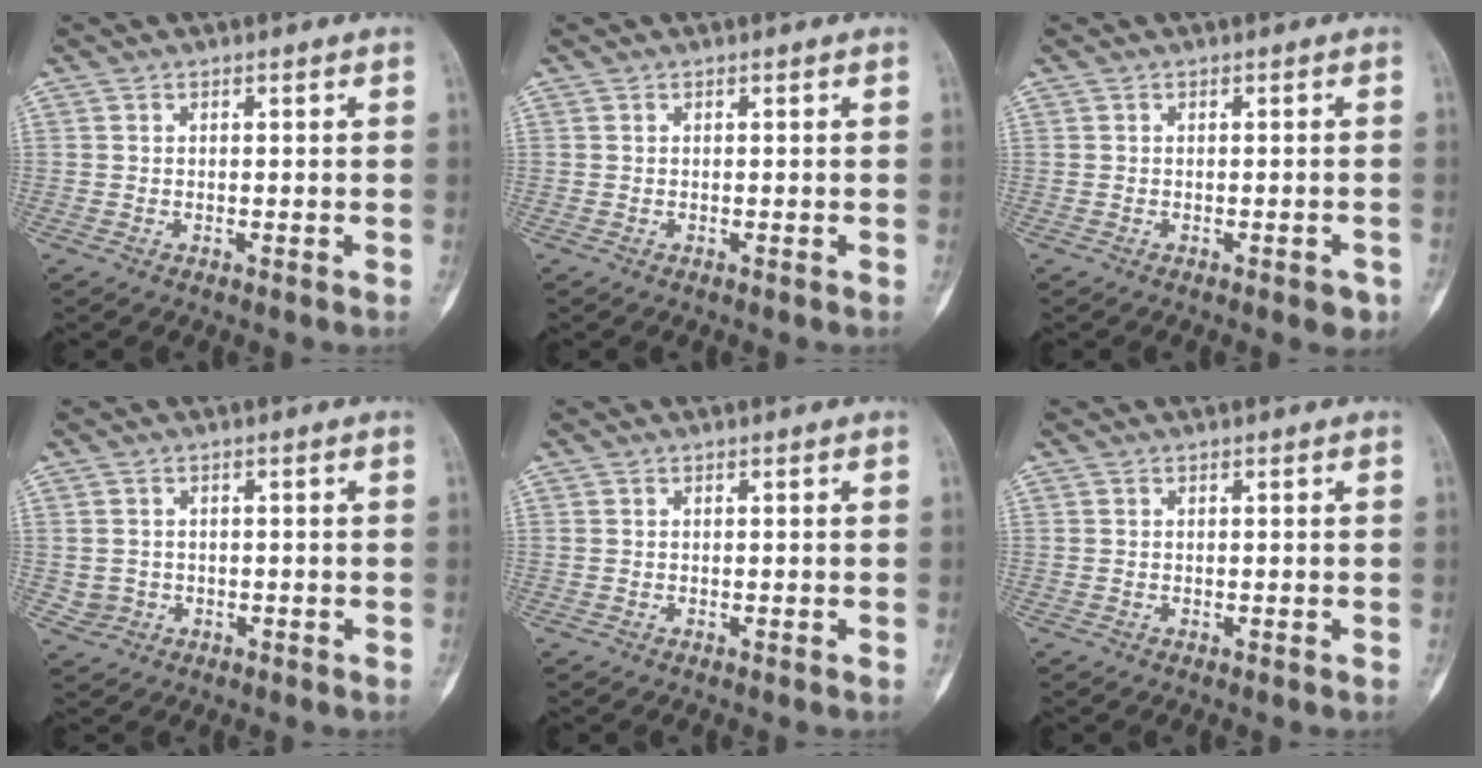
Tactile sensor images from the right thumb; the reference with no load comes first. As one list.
[{"total": 0.0}, {"total": 2.4, "force": [-1.3, 0.9, 1.8], "torque": [-0.017, 0.005, -0.014]}, {"total": 2.4, "force": [-0.4, 2.3, 0.4], "torque": [0.004, 0.006, -0.003]}, {"total": 0.0}, {"total": 0.0}]